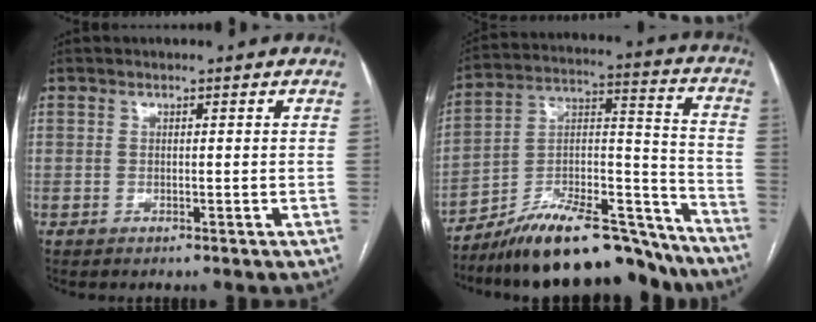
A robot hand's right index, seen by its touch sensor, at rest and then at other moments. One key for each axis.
{"total": 24.7, "fx": -21.4, "fy": 6.1, "fz": 10.8, "tx": -0.151, "ty": 0.034, "tz": -0.335}